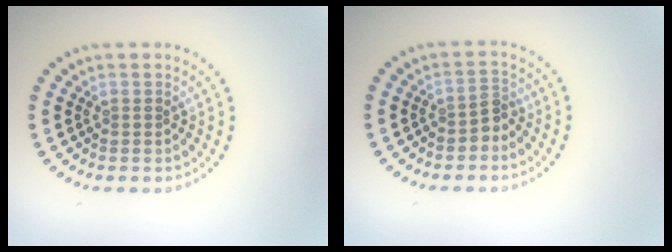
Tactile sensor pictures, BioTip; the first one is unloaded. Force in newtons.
{"total": 1.4, "press": 1.1, "slide": 0.8}